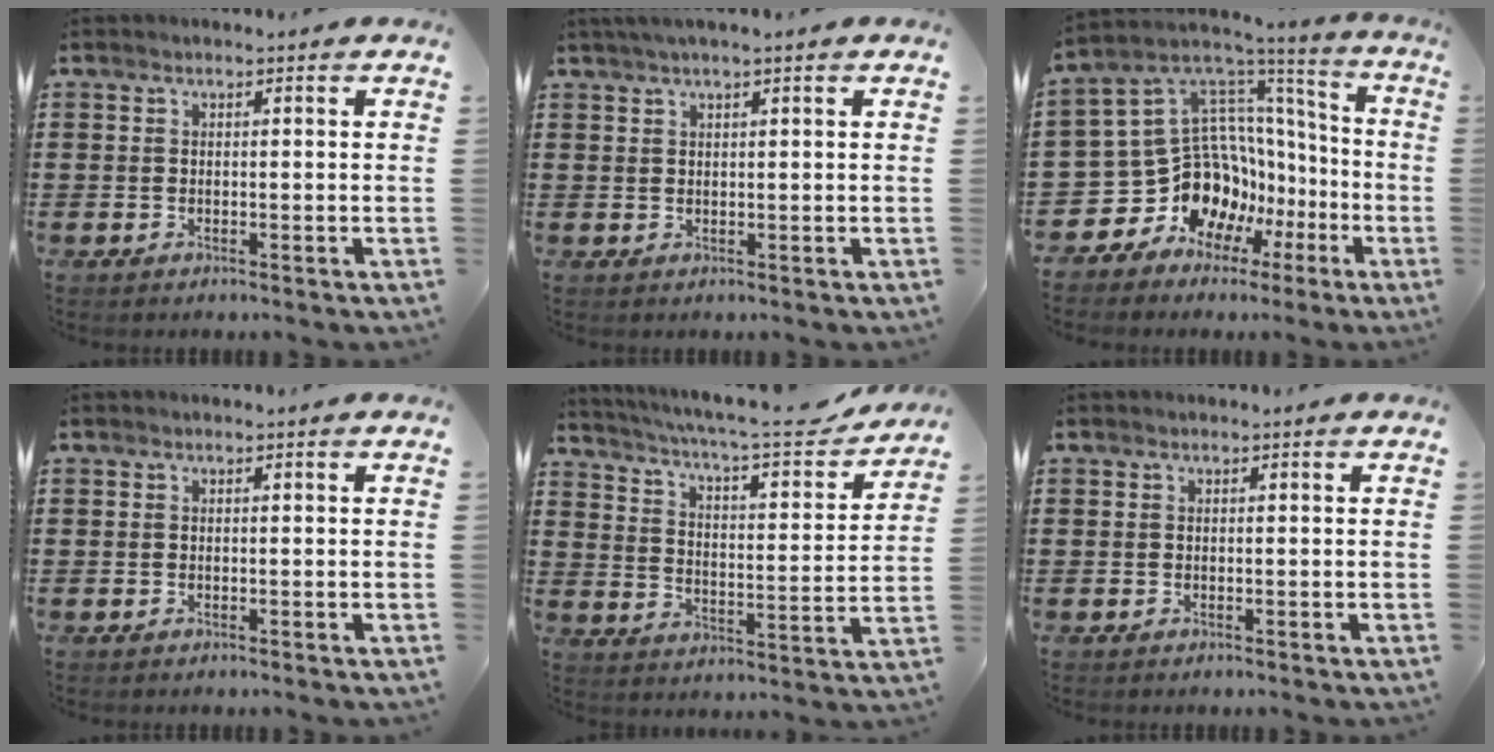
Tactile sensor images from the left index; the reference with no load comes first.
{"total": 1.6, "force": [1.1, 0.0, 1.2], "torque": [-0.023, 0.000, 0.020]}
{"total": 13.1, "force": [-3.5, 11.9, 4.3], "torque": [-0.133, -0.026, -0.039]}
{"total": 0.0}
{"total": 7.2, "force": [5.9, 0.4, 4.0], "torque": [-0.095, -0.039, 0.091]}
{"total": 0.0}